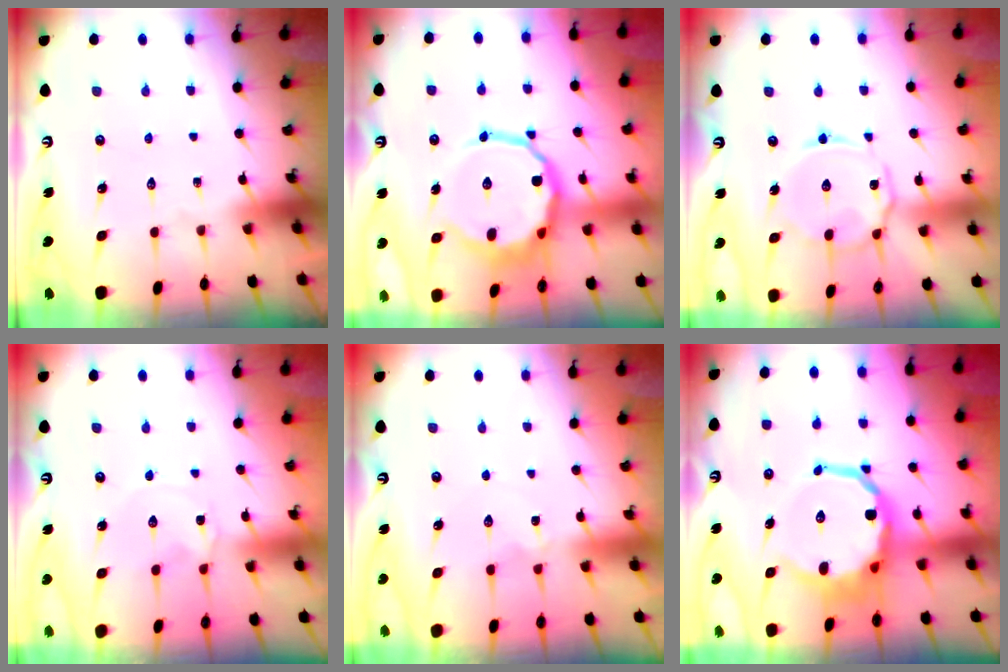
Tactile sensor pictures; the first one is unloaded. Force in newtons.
{"total": 11.7, "press": 11.3, "slide": 2.9}
{"total": 10.0, "press": 10.0, "slide": 0.8}
{"total": 2.1, "press": 2.1, "slide": 0.1}
{"total": 1.8, "press": 1.7, "slide": 0.3}
{"total": 12.9, "press": 12.5, "slide": 3.1}